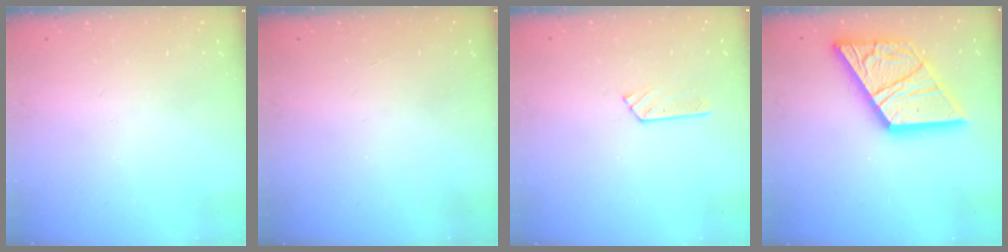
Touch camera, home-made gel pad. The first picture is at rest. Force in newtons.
{"total": 0.0}
{"total": 4.0, "press": 4.0, "slide": 0.5}
{"total": 25.6, "press": 25.4, "slide": 2.9}